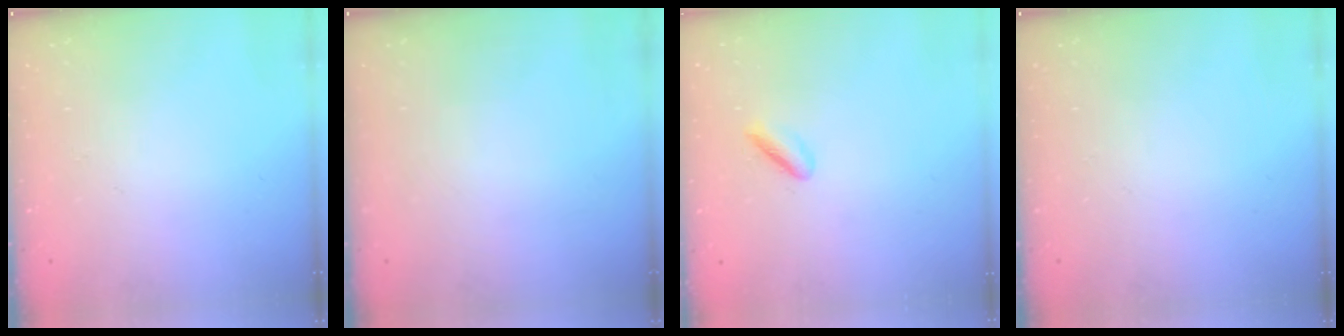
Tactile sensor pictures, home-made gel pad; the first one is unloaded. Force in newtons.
{"total": 0.0}
{"total": 2.1, "press": 1.9, "slide": 0.8}
{"total": 0.0}